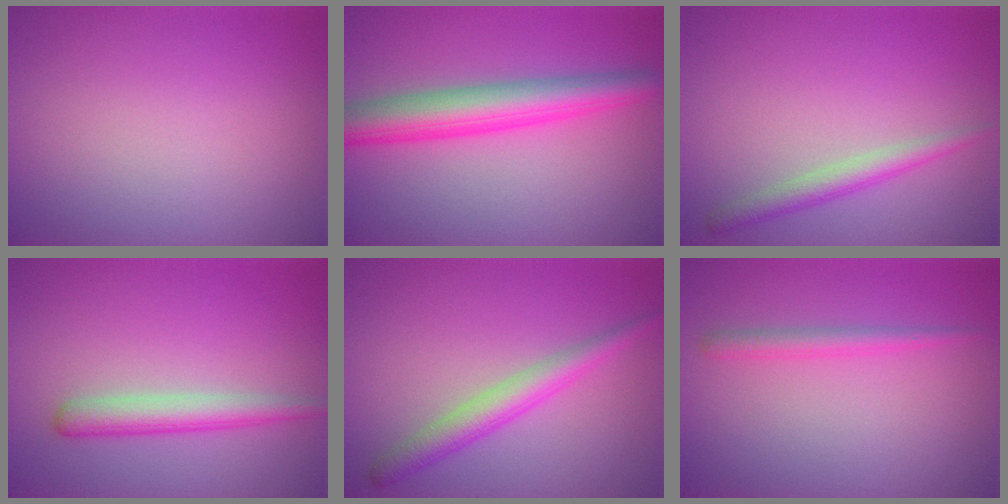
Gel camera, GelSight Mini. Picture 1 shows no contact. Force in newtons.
{"total": 5.7, "press": 5.7, "slide": 0.2}
{"total": 2.0, "press": 2.0, "slide": 0.0}
{"total": 2.8, "press": 2.8, "slide": 0.1}
{"total": 3.0, "press": 3.0, "slide": 0.1}
{"total": 1.5, "press": 1.5, "slide": 0.1}